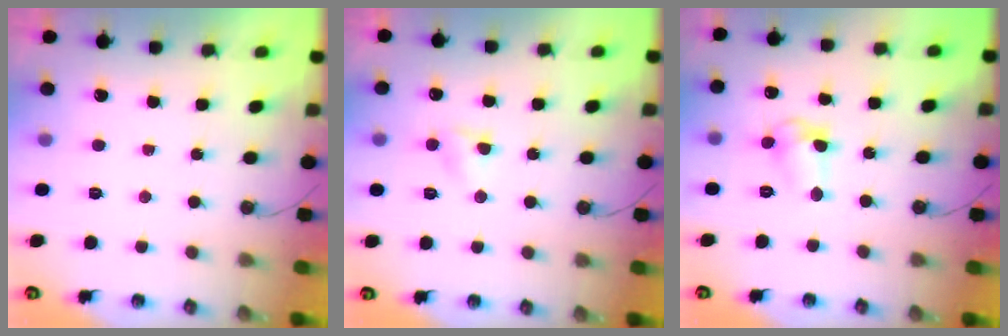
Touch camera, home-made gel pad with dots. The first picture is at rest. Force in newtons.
{"total": 3.8, "press": 3.8, "slide": 0.6}
{"total": 7.4, "press": 7.3, "slide": 0.6}